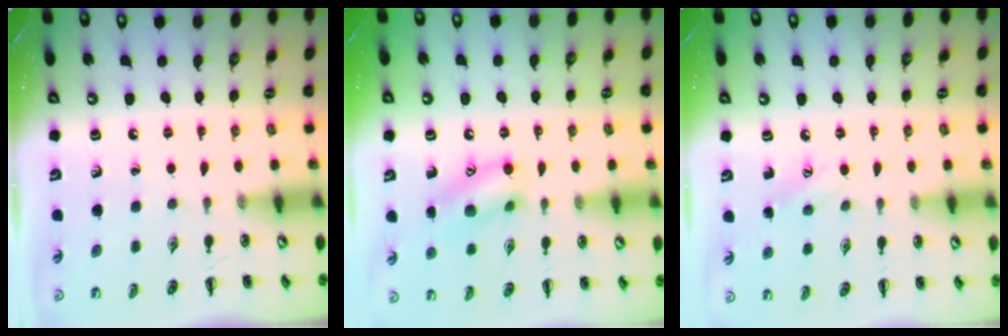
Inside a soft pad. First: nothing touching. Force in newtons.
{"total": 12.6, "press": 12.5, "slide": 1.6}
{"total": 7.0, "press": 6.8, "slide": 1.5}